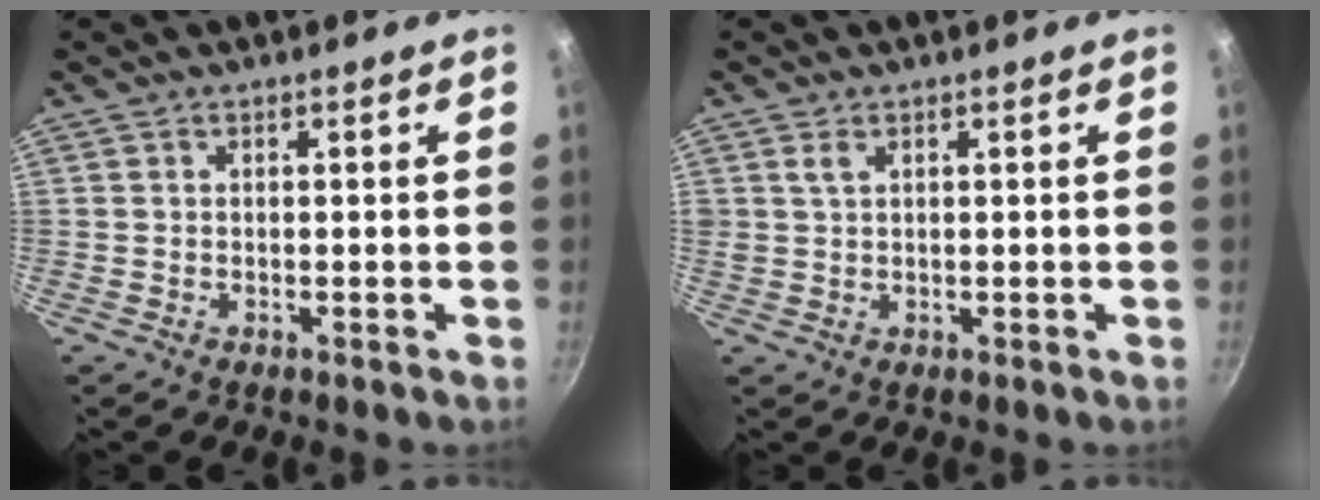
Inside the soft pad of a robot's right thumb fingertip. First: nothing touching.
{"total": 1.8, "force": [0.9, 1.1, 1.1], "torque": [-0.019, -0.003, 0.019]}